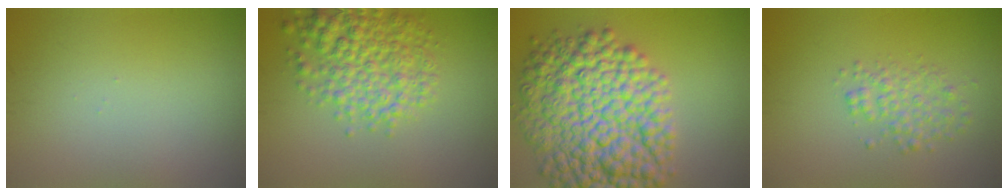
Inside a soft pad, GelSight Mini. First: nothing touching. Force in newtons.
{"total": 5.8, "press": 5.8, "slide": 0.3}
{"total": 12.9, "press": 12.9, "slide": 0.1}
{"total": 2.5, "press": 2.5, "slide": 0.0}